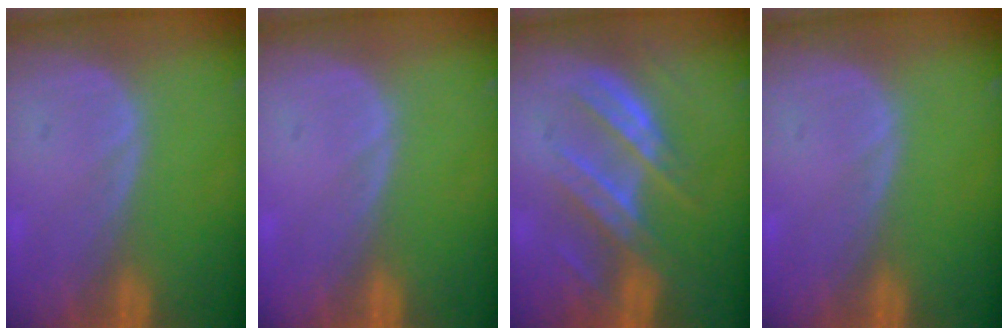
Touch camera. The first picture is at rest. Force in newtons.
{"total": 0.0}
{"total": 7.4, "press": 7.1, "slide": 2.0}
{"total": 0.0}